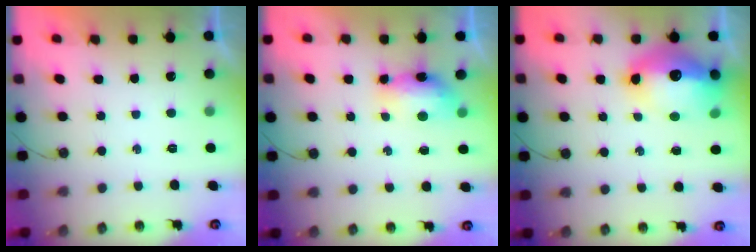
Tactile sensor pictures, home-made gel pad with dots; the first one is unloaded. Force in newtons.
{"total": 7.6, "press": 7.5, "slide": 1.0}
{"total": 16.9, "press": 16.8, "slide": 1.4}